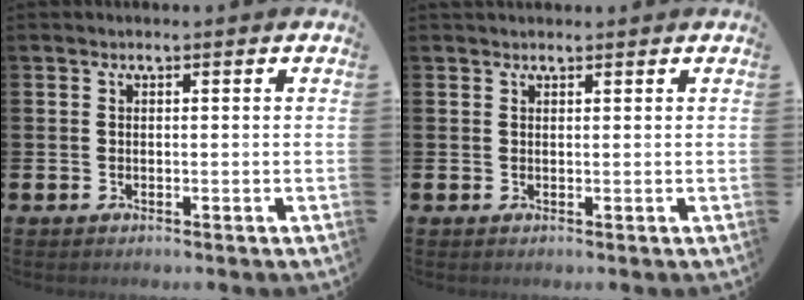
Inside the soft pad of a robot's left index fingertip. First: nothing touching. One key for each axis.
{"total": 0.9, "fx": 0.9, "fy": 0.2, "fz": 0.1, "tx": 0.009, "ty": -0.001, "tz": 0.014}